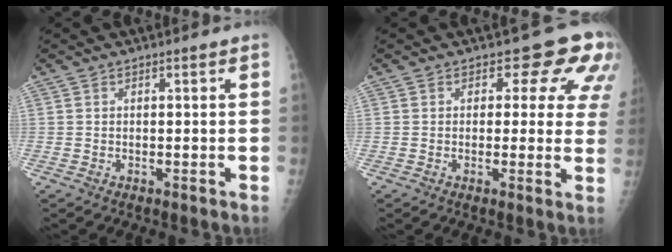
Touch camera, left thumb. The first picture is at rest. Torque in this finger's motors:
{"motor_torque": [0.12, 0.30, -0.19, -0.10, 0.08]}